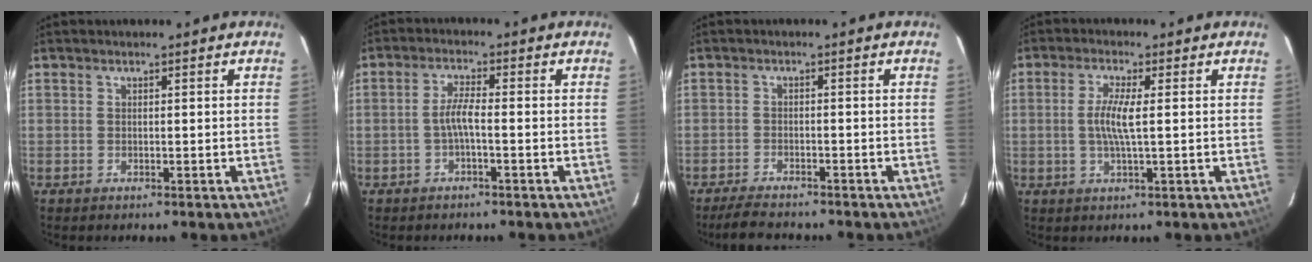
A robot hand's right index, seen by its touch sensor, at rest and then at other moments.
{"total": 3.1, "force": [-1.2, 0.2, 2.9], "torque": [-0.062, 0.006, -0.023]}
{"total": 5.4, "force": [-4.9, 1.2, 1.9], "torque": [-0.058, -0.009, -0.082]}
{"total": 5.1, "force": [0.1, 0.5, 5.1], "torque": [-0.099, -0.001, 0.002]}